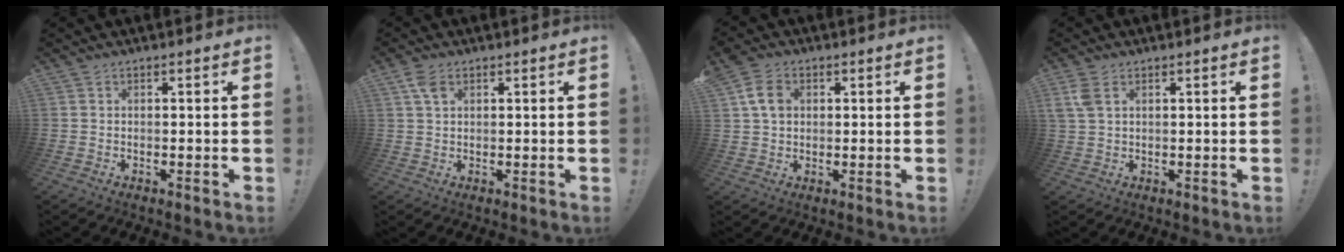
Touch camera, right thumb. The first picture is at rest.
{"total": 4.0, "force": [1.9, 2.3, 2.7], "torque": [-0.053, 0.001, 0.037]}
{"total": 7.3, "force": [2.1, 5.4, 4.5], "torque": [-0.076, 0.004, 0.041]}
{"total": 4.9, "force": [2.1, 2.8, 3.4], "torque": [-0.070, -0.004, 0.041]}